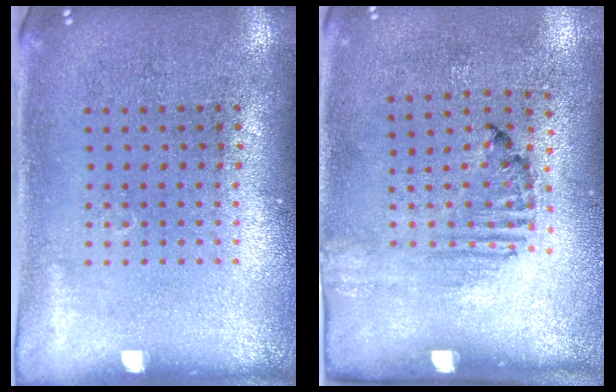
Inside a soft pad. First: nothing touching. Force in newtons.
{"total": 1.5, "press": 1.2, "slide": 1.0}